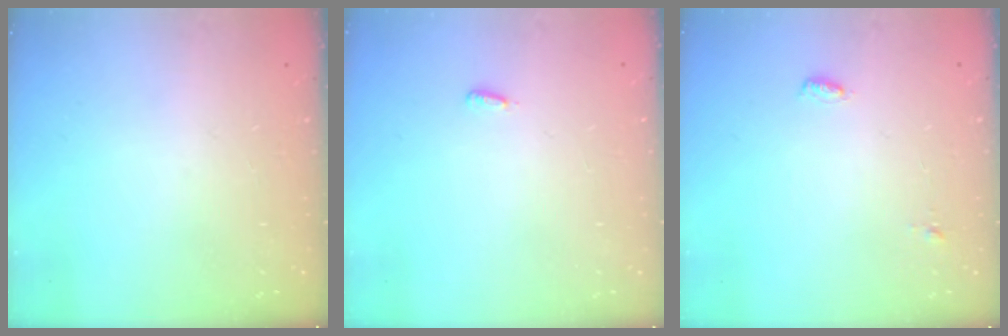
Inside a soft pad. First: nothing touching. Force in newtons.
{"total": 2.7, "press": 2.6, "slide": 0.9}
{"total": 5.0, "press": 4.1, "slide": 2.8}